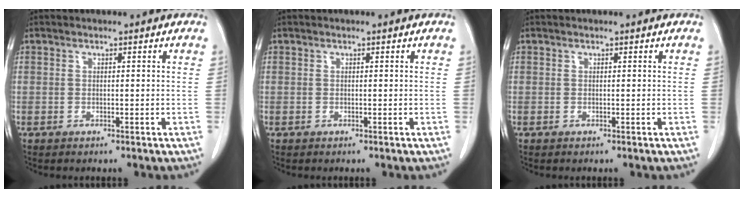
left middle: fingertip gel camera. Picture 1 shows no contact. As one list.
[{"total": 0.0}, {"total": 0.0}]